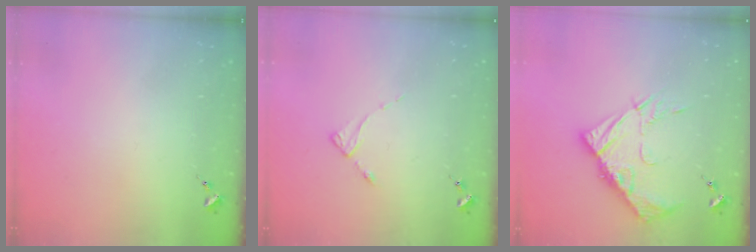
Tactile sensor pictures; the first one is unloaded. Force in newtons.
{"total": 2.2, "press": 2.2, "slide": 0.4}
{"total": 13.4, "press": 13.4, "slide": 1.0}